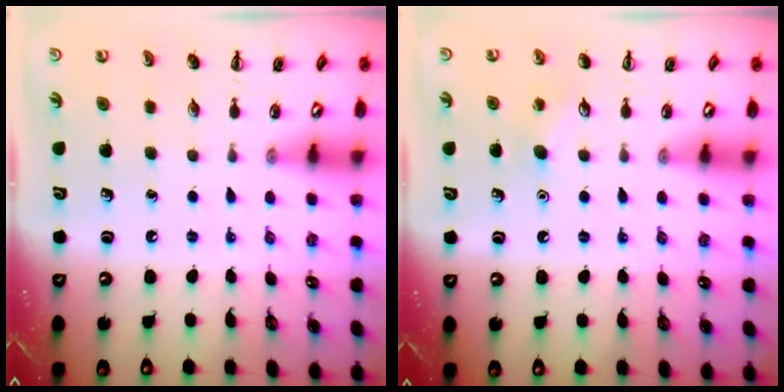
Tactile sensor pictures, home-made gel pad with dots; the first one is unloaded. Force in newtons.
{"total": 6.4, "press": 6.1, "slide": 1.9}